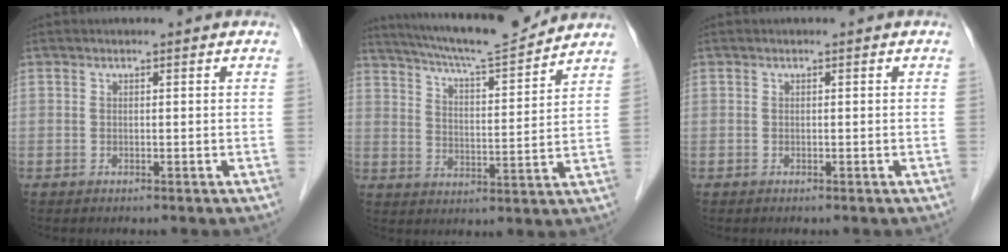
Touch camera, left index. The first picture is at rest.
{"total": 14.1, "force": [13.1, 0.3, 5.3], "torque": [-0.096, 0.001, 0.202]}
{"total": 0.0}